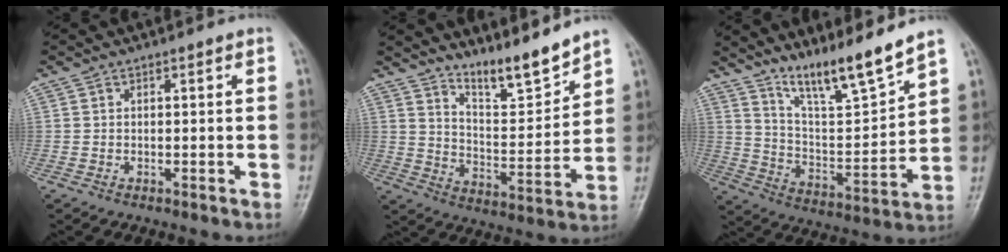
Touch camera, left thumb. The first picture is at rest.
{"total": 9.7, "force": [8.9, 1.0, 3.8], "torque": [-0.051, -0.074, 0.164]}
{"total": 12.4, "force": [10.5, 0.5, 6.6], "torque": [-0.103, -0.073, 0.195]}